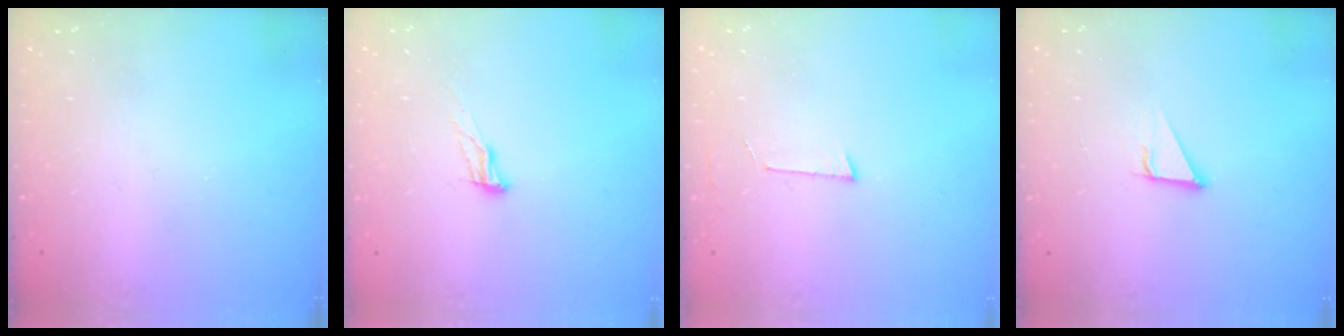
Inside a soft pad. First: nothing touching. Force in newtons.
{"total": 6.5, "press": 6.5, "slide": 0.7}
{"total": 2.7, "press": 2.7, "slide": 0.2}
{"total": 2.8, "press": 2.8, "slide": 0.2}